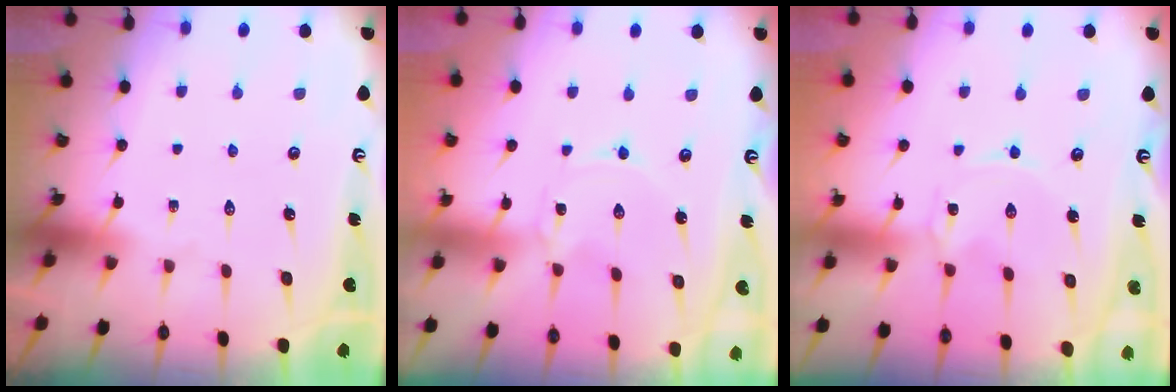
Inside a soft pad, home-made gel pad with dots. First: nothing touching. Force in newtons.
{"total": 0.0}
{"total": 0.0}